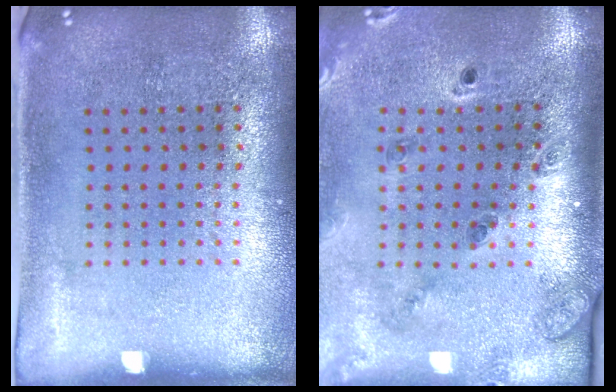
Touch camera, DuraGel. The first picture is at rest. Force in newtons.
{"total": 1.7, "press": 1.6, "slide": 0.5}